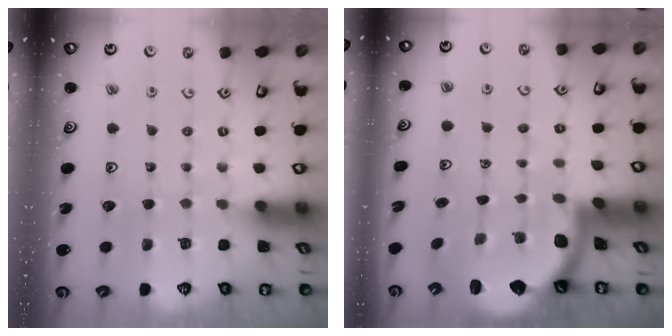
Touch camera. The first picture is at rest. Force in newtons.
{"total": 2.5, "press": 2.5, "slide": 0.4}